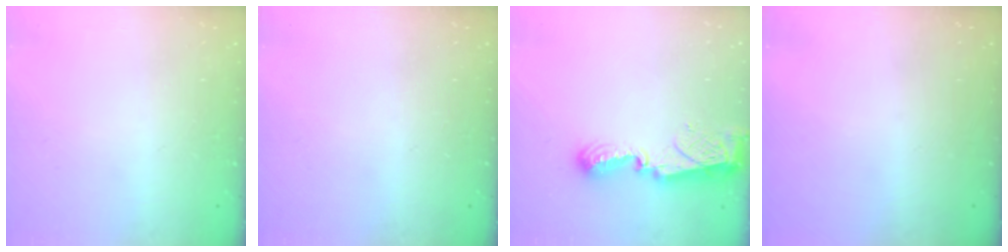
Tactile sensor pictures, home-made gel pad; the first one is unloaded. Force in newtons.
{"total": 0.0}
{"total": 8.1, "press": 8.1, "slide": 0.9}
{"total": 0.0}